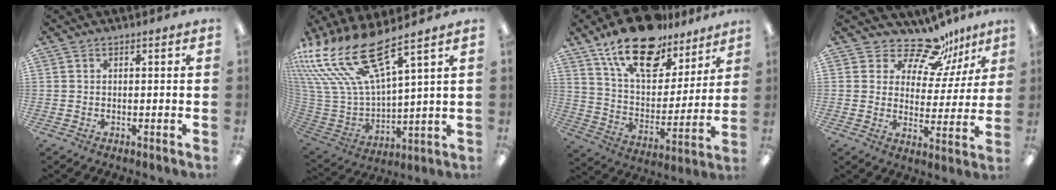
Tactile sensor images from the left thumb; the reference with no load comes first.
{"total": 20.8, "force": [14.0, 7.0, 13.7], "torque": [-0.307, -0.100, 0.247]}
{"total": 19.8, "force": [14.0, 9.3, 10.4], "torque": [-0.180, -0.080, 0.246]}
{"total": 13.6, "force": [11.2, 5.7, 5.0], "torque": [-0.085, -0.082, 0.202]}